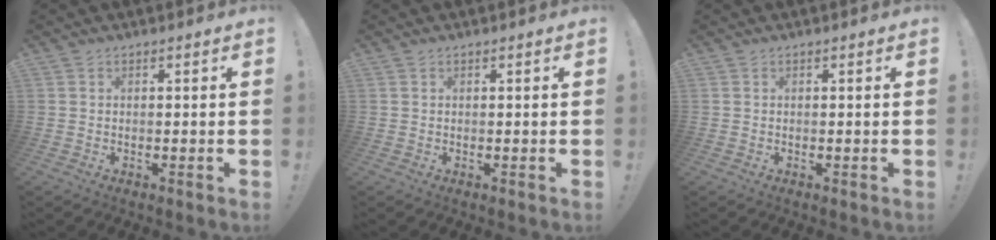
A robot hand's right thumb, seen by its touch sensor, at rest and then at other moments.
{"total": 0.0}
{"total": 0.0}